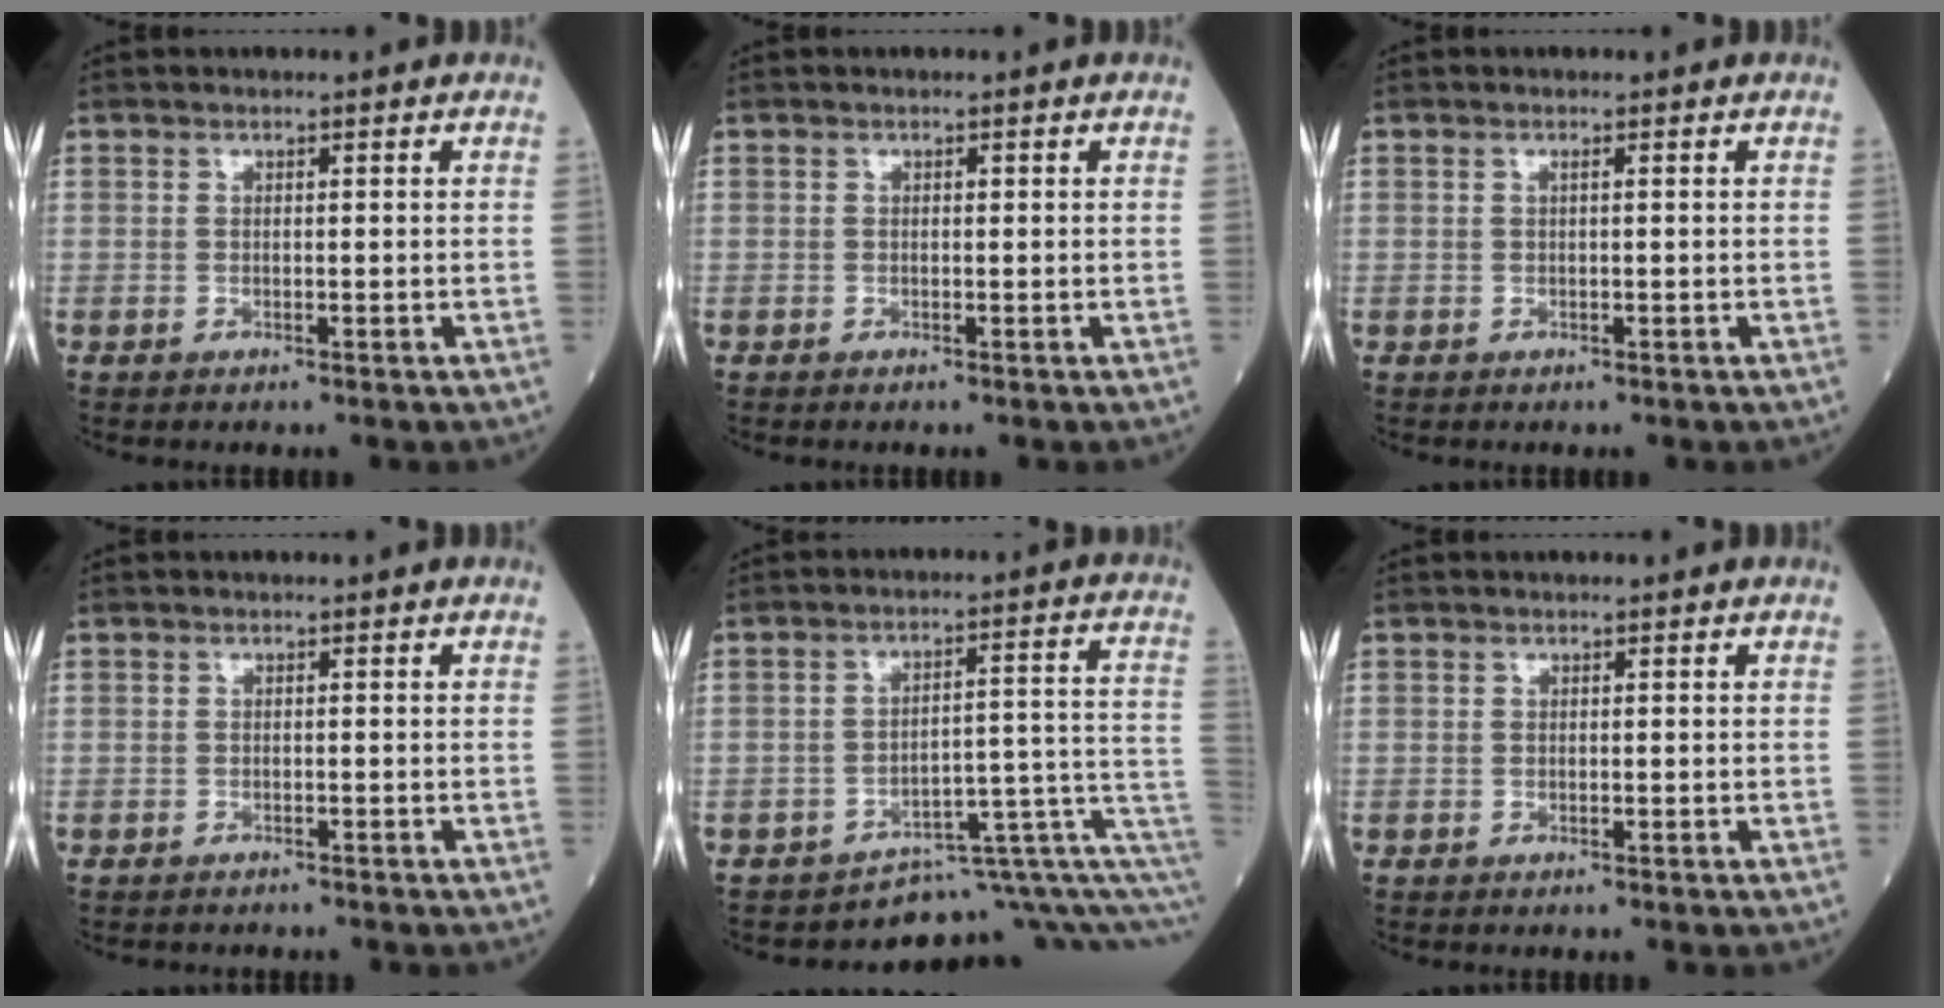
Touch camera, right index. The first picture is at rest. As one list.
[{"total": 0.6, "force": [-0.1, 0.4, 0.4], "torque": [-0.019, 0.006, -0.001]}, {"total": 0.7, "force": [0.2, 0.2, 0.6], "torque": [-0.019, 0.000, 0.003]}, {"total": 3.6, "force": [-3.1, 1.7, 0.8], "torque": [-0.020, -0.003, -0.042]}, {"total": 9.5, "force": [-6.4, 2.5, 6.5], "torque": [-0.069, 0.094, -0.079]}, {"total": 0.0}]